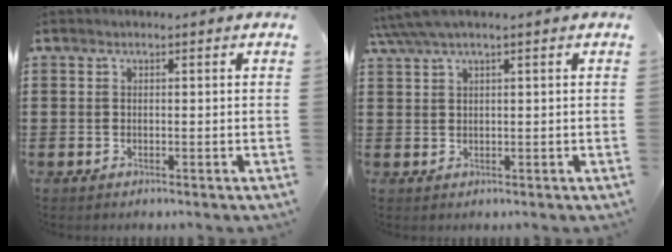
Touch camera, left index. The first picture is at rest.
{"total": 2.2, "force": [1.2, 0.1, 1.8], "torque": [-0.043, -0.002, 0.020]}